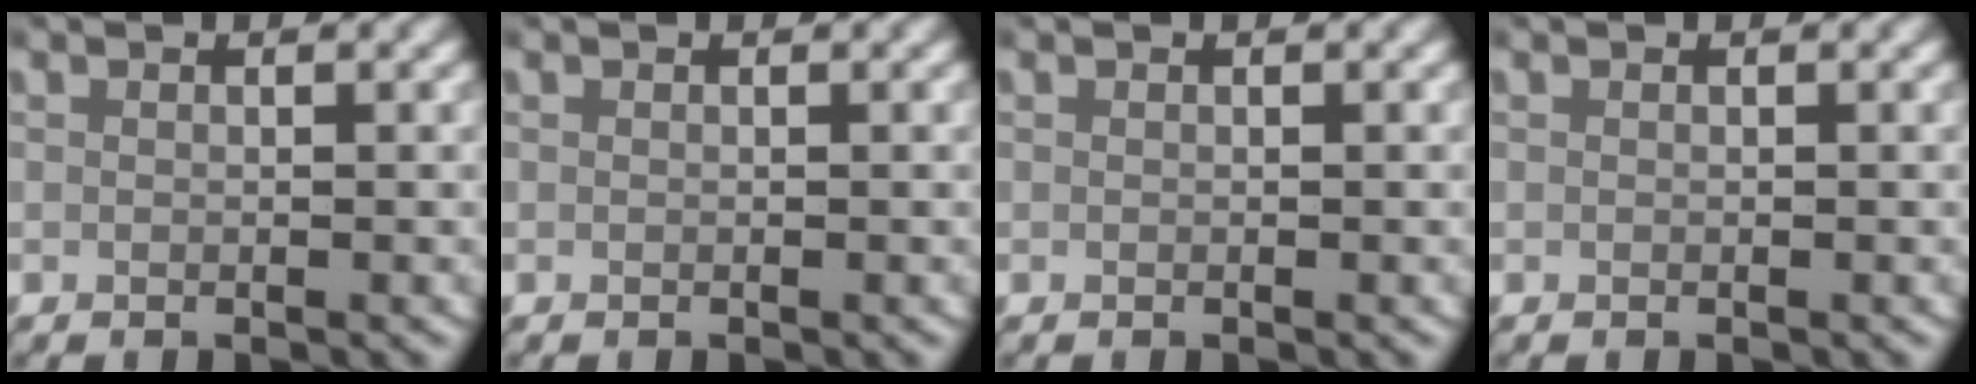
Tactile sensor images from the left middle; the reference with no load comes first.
{"total": 0.0}
{"total": 0.0}
{"total": 0.0}